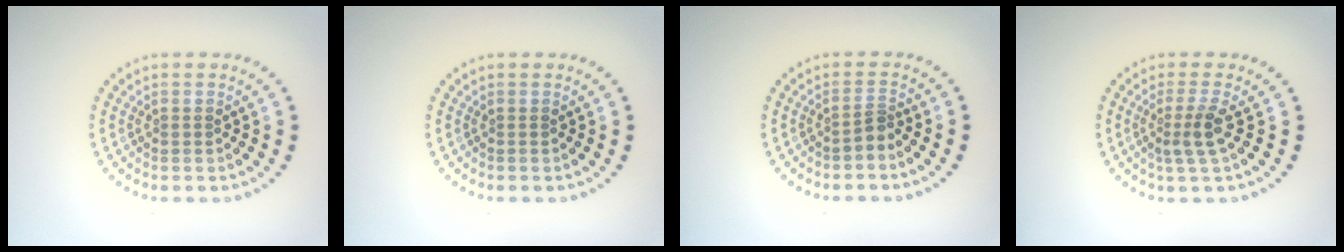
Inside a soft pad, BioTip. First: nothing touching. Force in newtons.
{"total": 0.0}
{"total": 1.3, "press": 0.8, "slide": 1.0}
{"total": 2.3, "press": 1.8, "slide": 1.5}